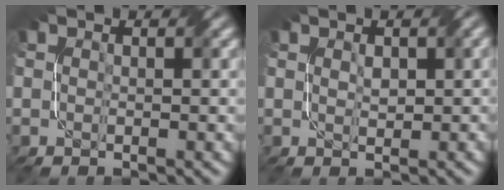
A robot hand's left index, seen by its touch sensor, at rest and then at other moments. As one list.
[{"total": 1.3, "force": [0.3, 0.7, 1.1], "torque": [-0.016, -0.001, 0.013]}]